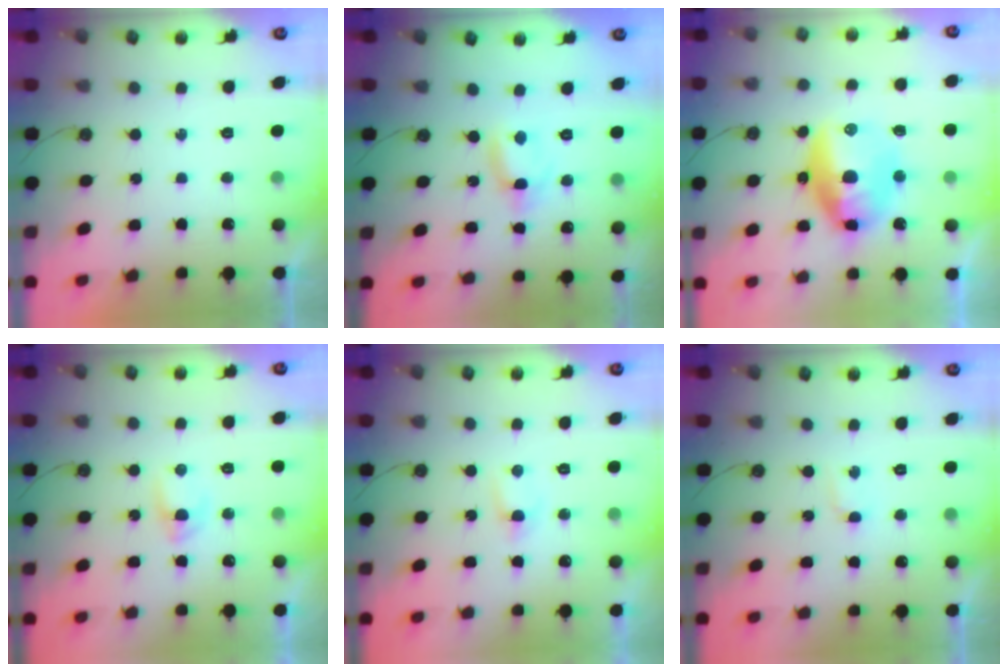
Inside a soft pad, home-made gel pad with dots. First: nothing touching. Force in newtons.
{"total": 2.8, "press": 2.8, "slide": 0.2}
{"total": 18.1, "press": 16.0, "slide": 8.5}
{"total": 3.3, "press": 3.2, "slide": 0.5}
{"total": 3.0, "press": 2.9, "slide": 0.3}
{"total": 1.6, "press": 1.4, "slide": 0.7}